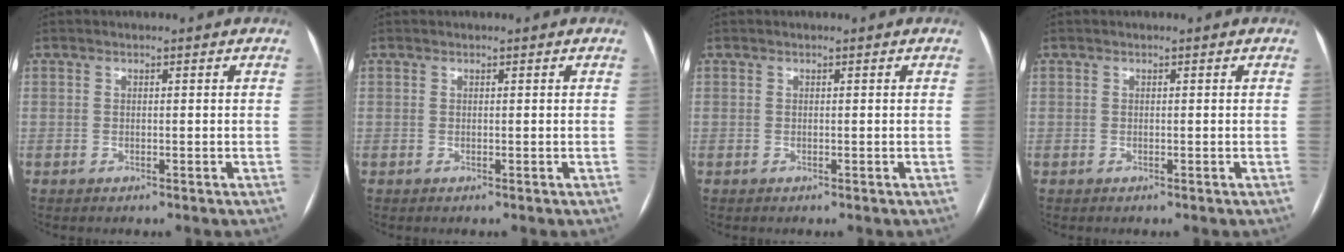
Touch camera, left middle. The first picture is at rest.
{"total": 0.0}
{"total": 0.0}
{"total": 0.0}